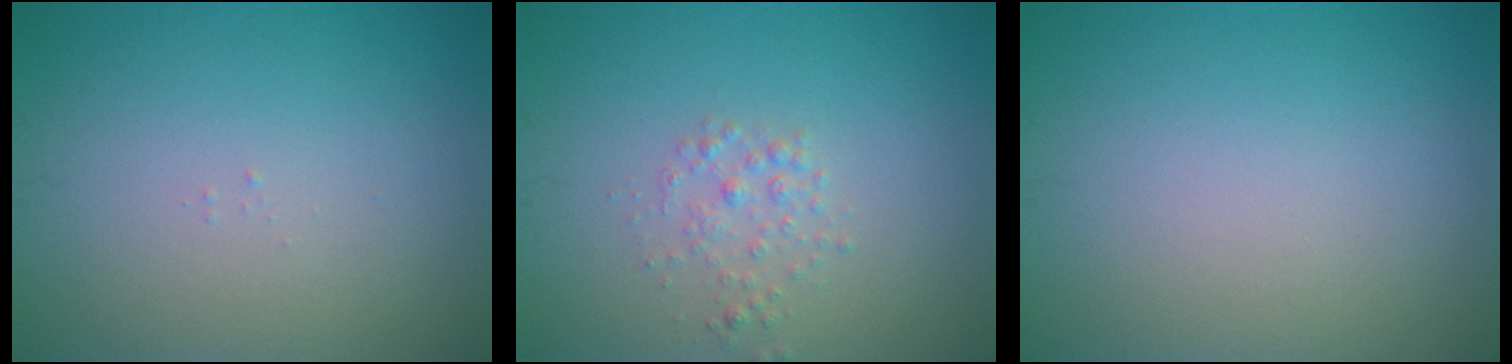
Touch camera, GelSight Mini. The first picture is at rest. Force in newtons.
{"total": 1.5, "press": 1.5, "slide": 0.0}
{"total": 0.0}